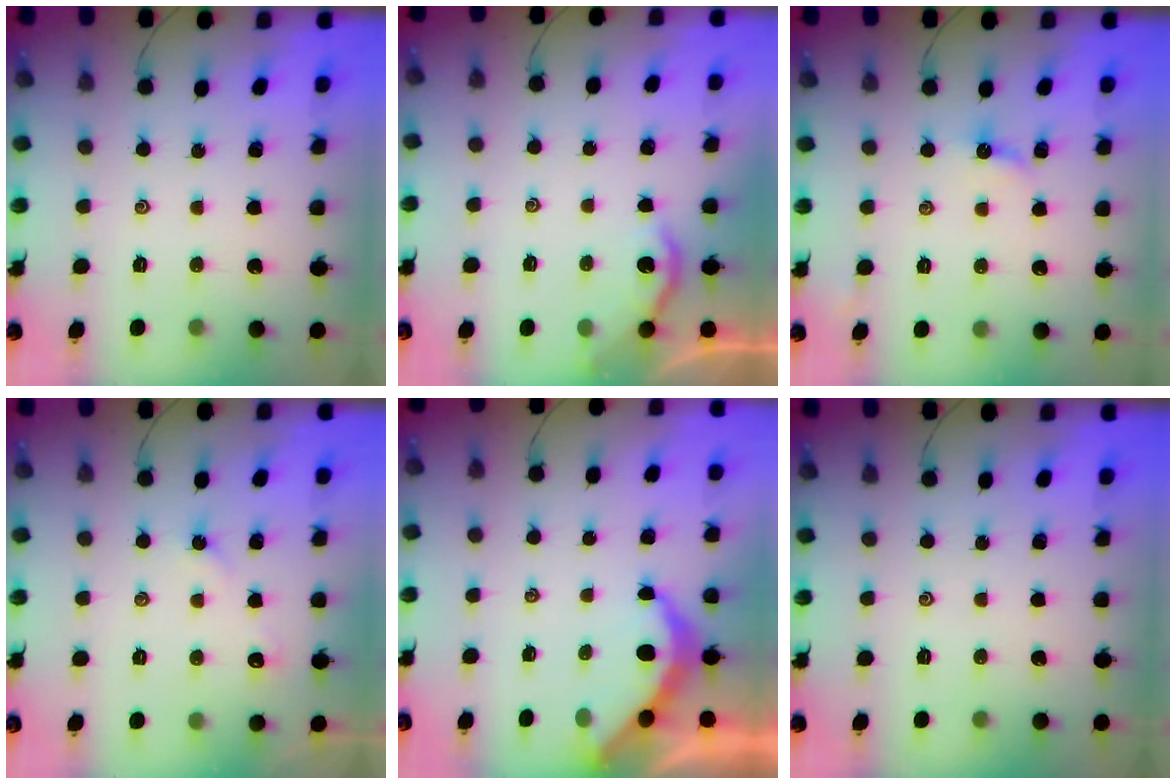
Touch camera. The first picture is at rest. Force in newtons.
{"total": 2.2, "press": 2.2, "slide": 0.2}
{"total": 5.0, "press": 4.9, "slide": 0.6}
{"total": 3.0, "press": 2.9, "slide": 0.4}
{"total": 5.8, "press": 5.8, "slide": 0.3}
{"total": 0.0}